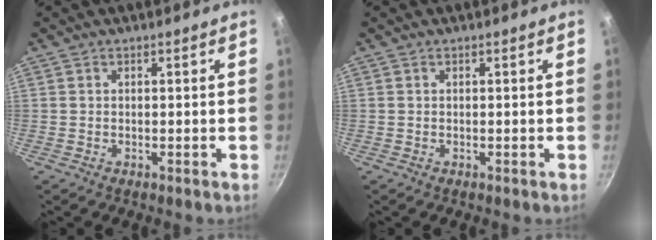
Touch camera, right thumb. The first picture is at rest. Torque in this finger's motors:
{"motor_torque": [-0.36, -0.03, 0.11, 0.11, 0.00]}